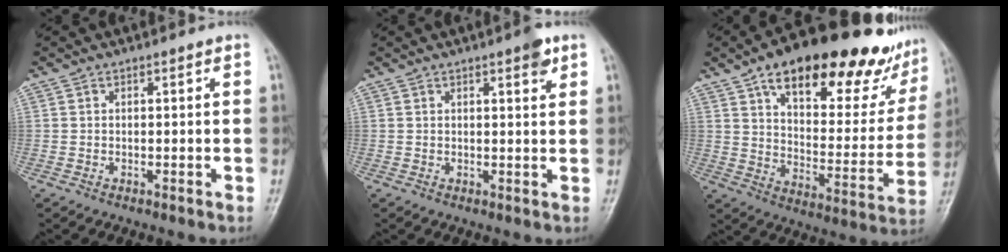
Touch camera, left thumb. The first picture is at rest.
{"total": 3.0, "force": [1.8, 0.8, 2.3], "torque": [-0.026, -0.008, 0.020]}
{"total": 28.9, "force": [19.1, 11.0, 18.6], "torque": [-0.225, -0.051, 0.273]}